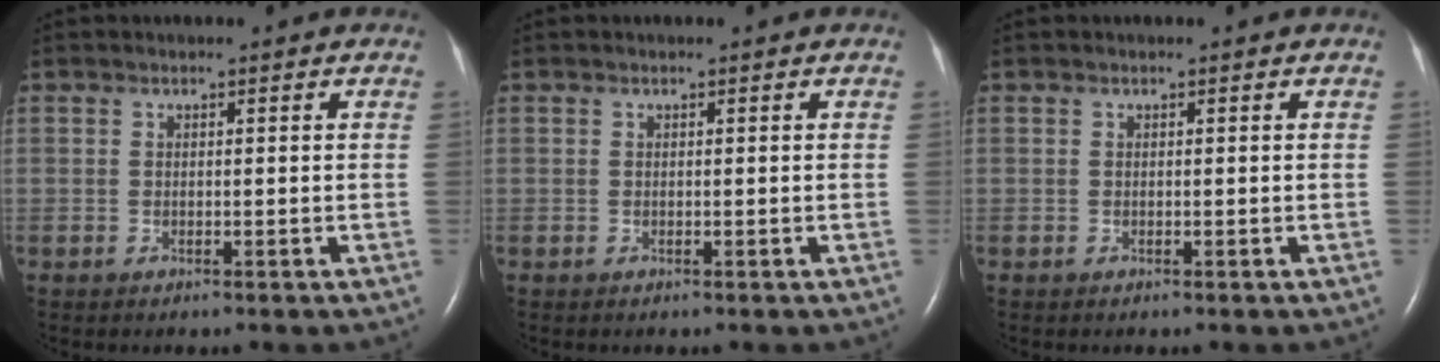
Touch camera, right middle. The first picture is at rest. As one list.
[{"total": 0.0}, {"total": 0.0}]